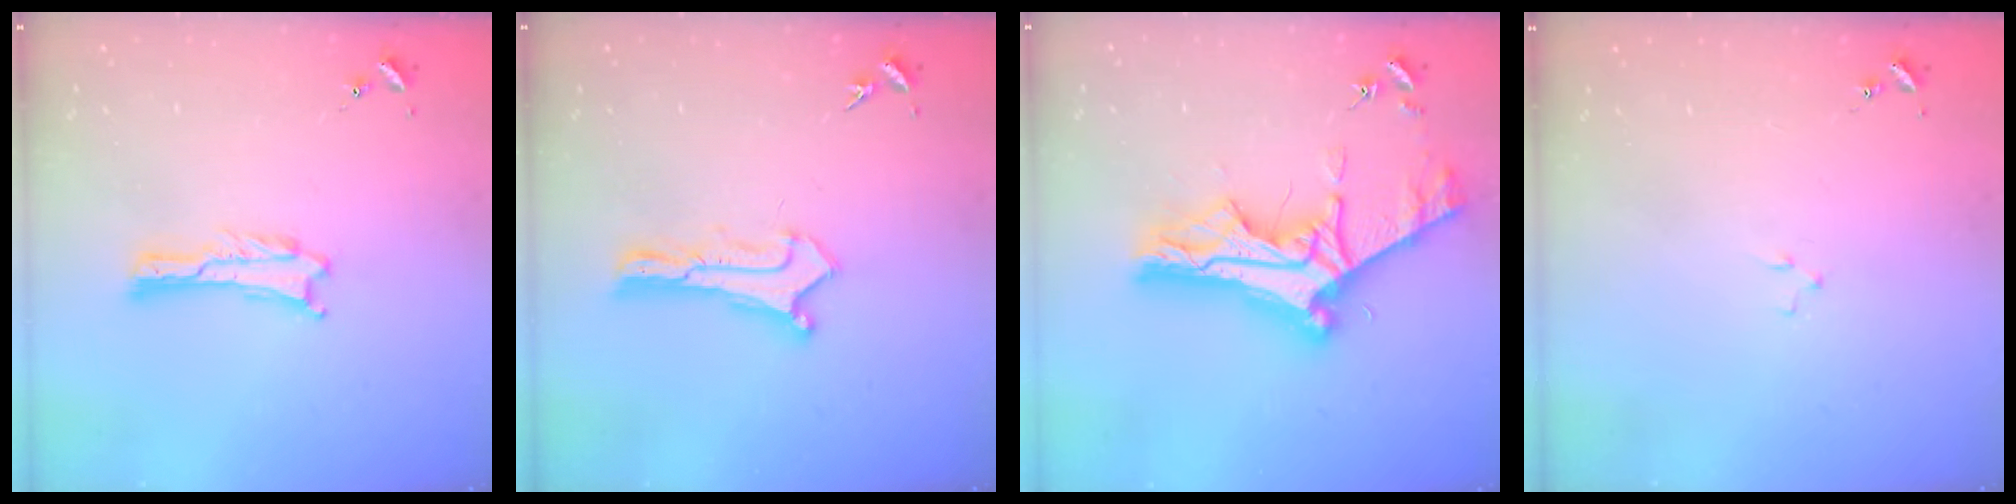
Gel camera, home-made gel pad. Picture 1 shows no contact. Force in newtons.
{"total": 0.8, "press": 0.8, "slide": 0.0}
{"total": 11.7, "press": 11.6, "slide": 1.1}
{"total": 0.7, "press": 0.7, "slide": 0.2}